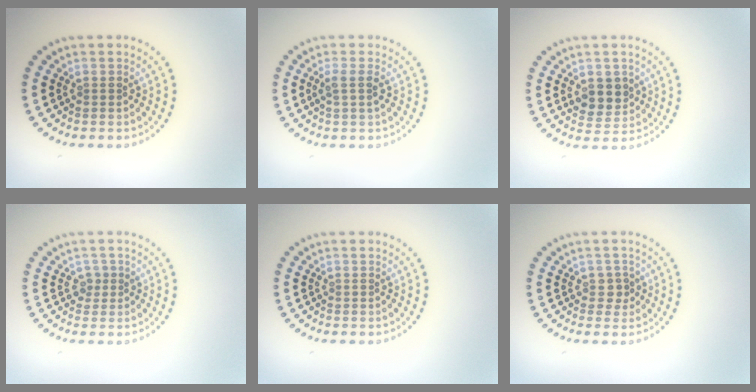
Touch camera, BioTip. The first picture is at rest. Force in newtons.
{"total": 1.5, "press": 1.2, "slide": 0.9}
{"total": 2.9, "press": 2.8, "slide": 1.0}
{"total": 1.1, "press": 0.8, "slide": 0.7}
{"total": 0.0}
{"total": 1.2, "press": 1.0, "slide": 0.5}